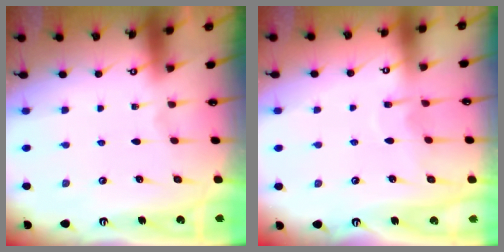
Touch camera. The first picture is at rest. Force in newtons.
{"total": 7.4, "press": 7.4, "slide": 0.5}